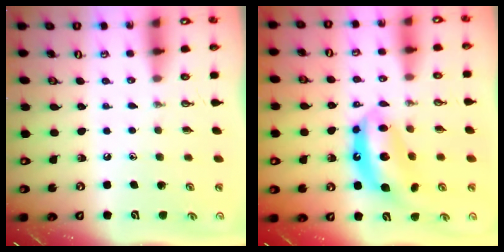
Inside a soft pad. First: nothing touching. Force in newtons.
{"total": 11.7, "press": 11.7, "slide": 0.9}